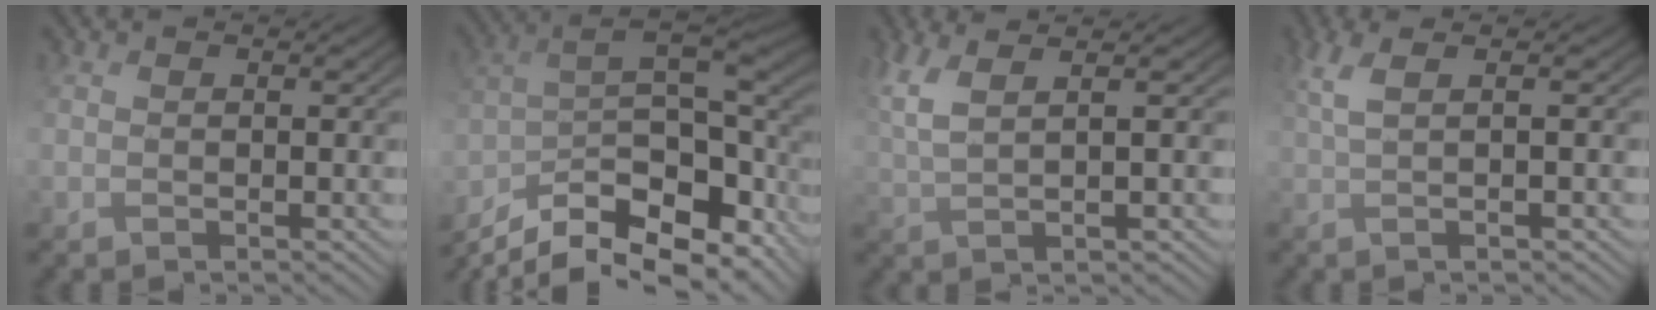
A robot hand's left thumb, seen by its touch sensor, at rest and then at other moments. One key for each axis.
{"total": 17.3, "fx": -11.8, "fy": 6.1, "fz": 11.1, "tx": -0.258, "ty": -0.027, "tz": -0.178}
{"total": 5.9, "fx": 2.6, "fy": 1.5, "fz": 5.1, "tx": -0.105, "ty": 0.017, "tz": 0.053}
{"total": 4.6, "fx": 1.1, "fy": 0.9, "fz": 4.3, "tx": -0.078, "ty": 0.016, "tz": 0.014}